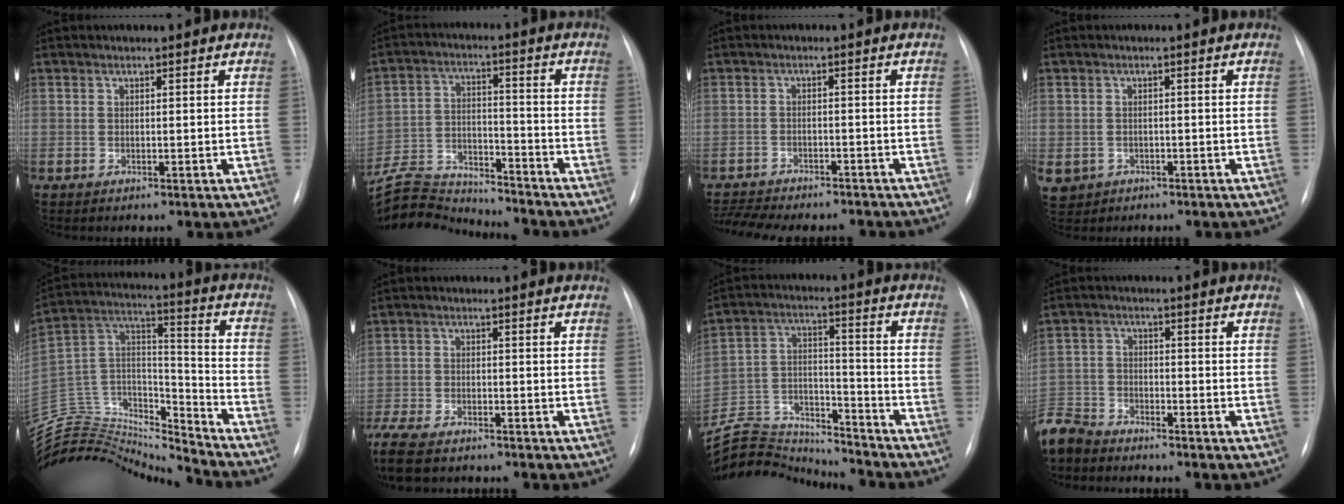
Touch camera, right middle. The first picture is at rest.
{"total": 14.4, "force": [-14.3, 1.1, 1.7], "torque": [-0.036, 0.022, -0.240]}
{"total": 11.6, "force": [-10.7, 2.6, 3.9], "torque": [-0.077, 0.003, -0.144]}
{"total": 4.8, "force": [-2.3, 4.1, 0.9], "torque": [-0.022, 0.001, -0.030]}
{"total": 20.9, "force": [-20.6, 2.5, 2.7], "torque": [-0.052, 0.064, -0.343]}
{"total": 12.5, "force": [-9.8, 4.8, 6.0], "torque": [-0.153, -0.024, -0.158]}
{"total": 15.9, "force": [-15.8, 1.5, 1.7], "torque": [-0.035, 0.031, -0.262]}
{"total": 7.7, "force": [-7.3, 2.2, 1.0], "torque": [-0.023, -0.012, -0.144]}